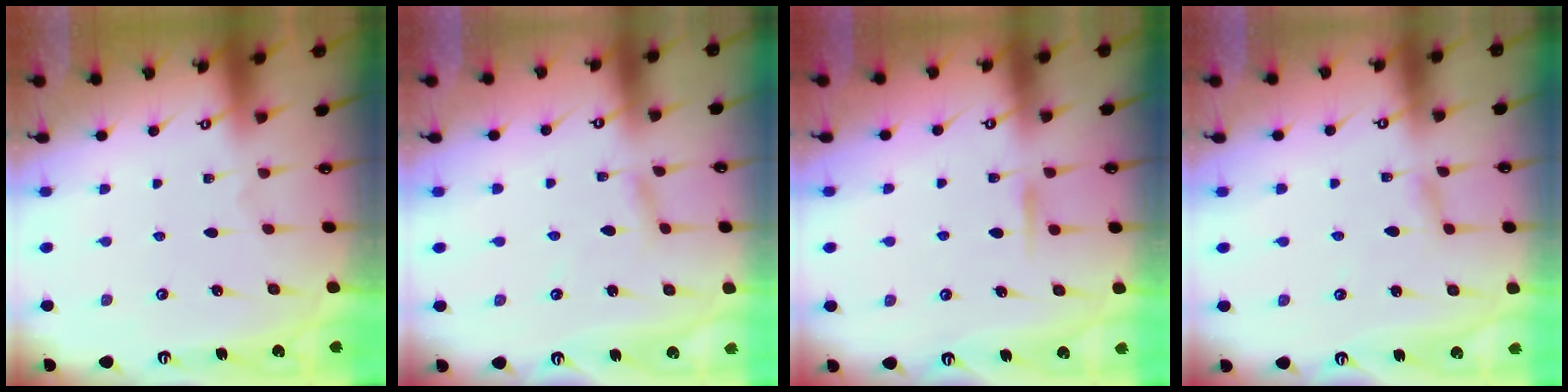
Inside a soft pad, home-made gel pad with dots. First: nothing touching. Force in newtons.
{"total": 2.3, "press": 2.3, "slide": 0.2}
{"total": 6.1, "press": 6.1, "slide": 0.8}
{"total": 2.4, "press": 2.4, "slide": 0.3}